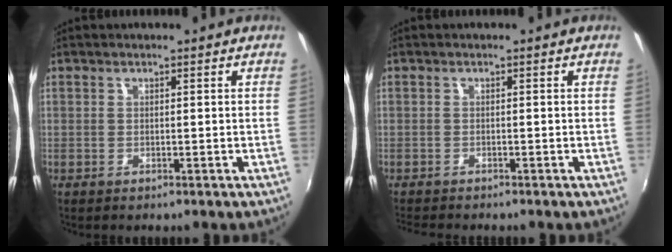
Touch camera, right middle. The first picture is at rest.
{"total": 2.5, "force": [-2.4, 0.1, 0.8], "torque": [-0.023, -0.018, -0.046]}